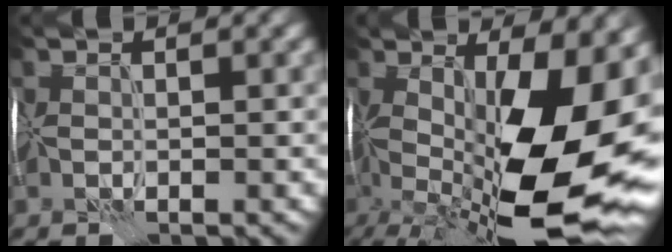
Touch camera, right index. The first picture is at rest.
{"total": 17.3, "force": [-1.8, 6.5, 15.9], "torque": [-0.252, -0.011, -0.022]}